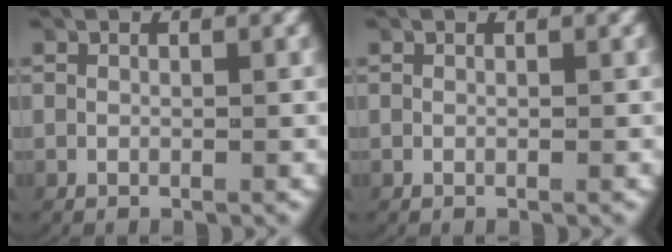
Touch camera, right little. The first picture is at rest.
{"total": 0.0}